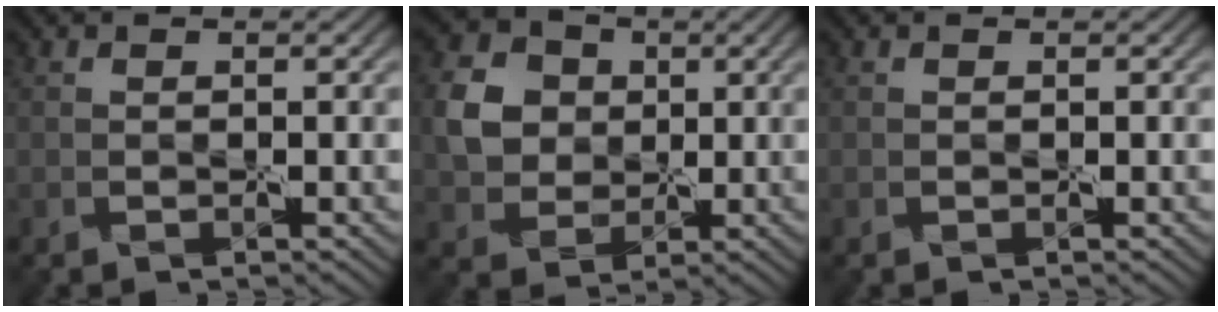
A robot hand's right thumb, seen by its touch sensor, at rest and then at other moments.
{"total": 5.3, "force": [1.2, 4.8, 1.8], "torque": [-0.048, 0.013, 0.015]}
{"total": 0.0}